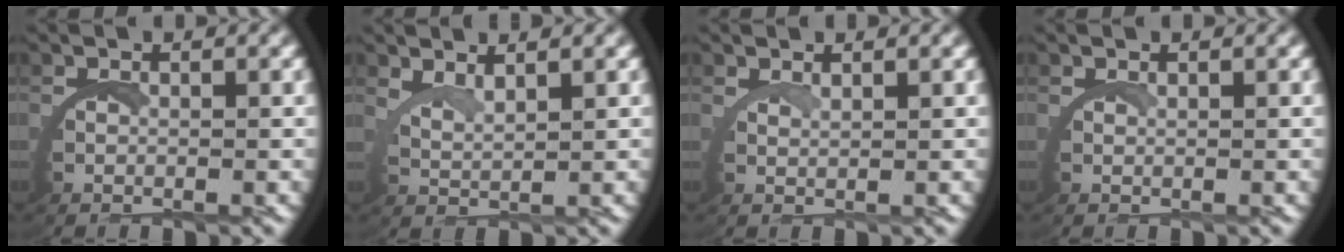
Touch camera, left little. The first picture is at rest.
{"total": 2.5, "force": [2.3, -0.3, 0.7], "torque": [-0.025, -0.004, 0.046]}
{"total": 1.8, "force": [1.4, -1.1, 0.0], "torque": [-0.003, 0.000, 0.027]}
{"total": 0.9, "force": [0.7, -0.6, 0.0], "torque": [-0.001, 0.002, 0.012]}